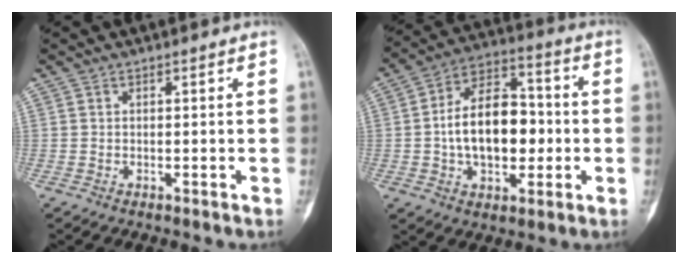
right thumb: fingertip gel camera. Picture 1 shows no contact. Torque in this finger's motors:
{"motor_torque": [1.53, 1.64, 1.14, 0.81, 0.14]}